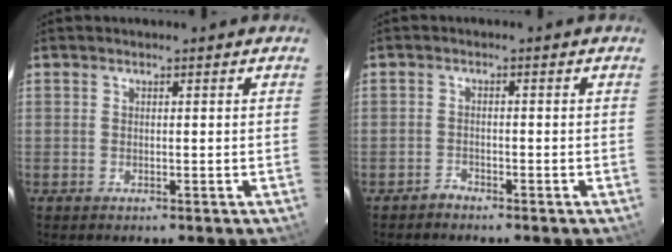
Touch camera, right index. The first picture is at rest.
{"total": 1.5, "force": [-1.4, 0.5, -0.1], "torque": [0.001, 0.005, -0.027]}